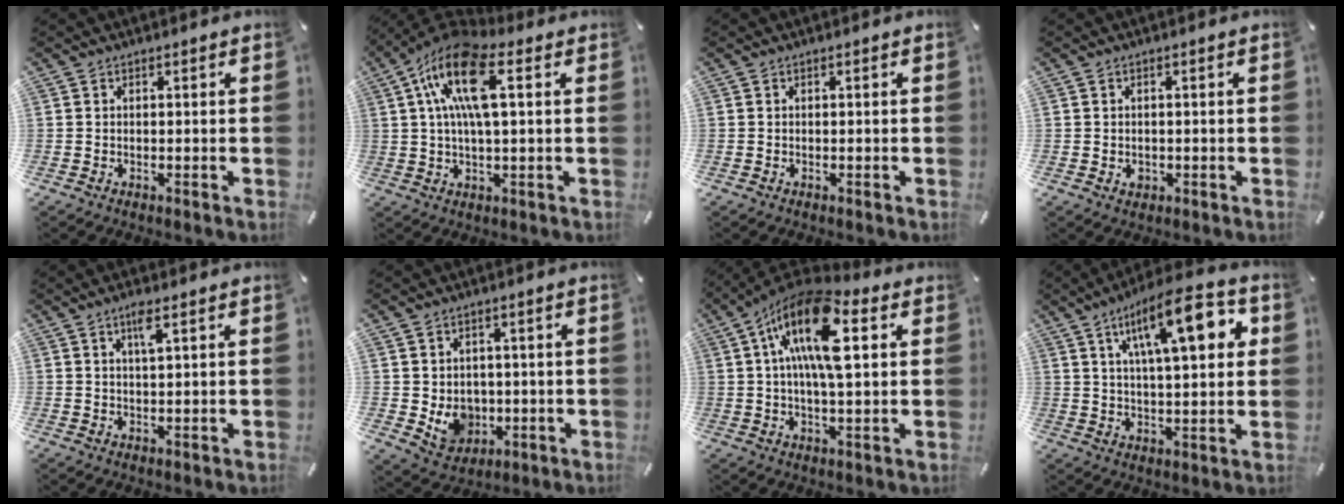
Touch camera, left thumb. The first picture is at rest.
{"total": 15.5, "force": [4.6, 6.2, 13.5], "torque": [-0.270, 0.000, 0.078]}
{"total": 0.0}
{"total": 1.5, "force": [-0.2, 1.3, 0.6], "torque": [-0.011, 0.004, -0.006]}
{"total": 3.7, "force": [2.0, 0.4, 3.1], "torque": [-0.067, 0.002, 0.032]}
{"total": 7.1, "force": [0.0, 6.7, 2.2], "torque": [-0.032, -0.006, 0.006]}
{"total": 17.0, "force": [5.1, 6.9, 14.7], "torque": [-0.271, -0.006, 0.084]}
{"total": 18.0, "force": [7.7, 6.1, 15.1], "torque": [-0.237, -0.018, 0.116]}